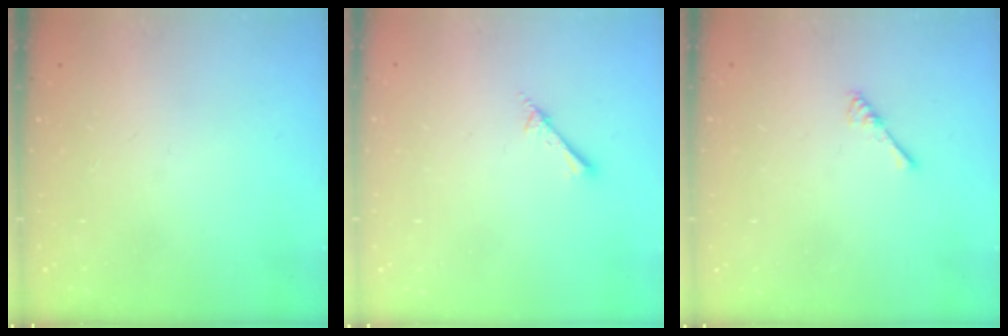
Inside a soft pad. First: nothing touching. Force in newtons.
{"total": 2.4, "press": 2.4, "slide": 0.2}
{"total": 1.8, "press": 1.7, "slide": 0.4}